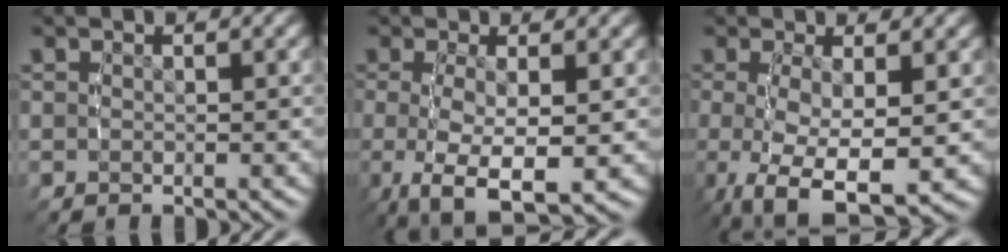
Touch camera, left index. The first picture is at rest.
{"total": 7.6, "force": [-3.3, 3.6, 5.9], "torque": [-0.147, -0.051, -0.022]}
{"total": 8.3, "force": [-3.6, 4.3, 6.1], "torque": [-0.155, -0.059, -0.025]}